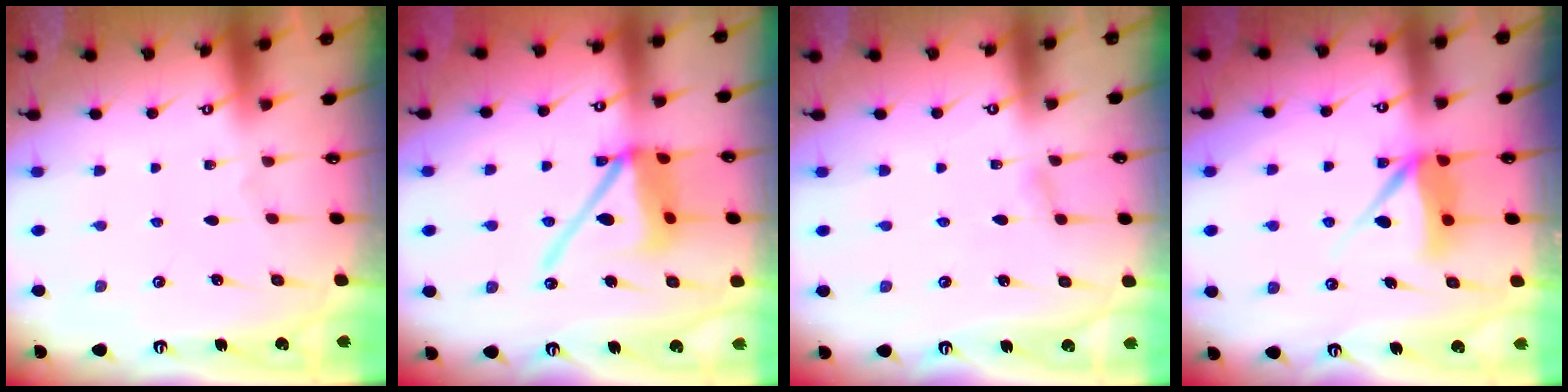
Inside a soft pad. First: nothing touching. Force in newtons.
{"total": 13.7, "press": 13.6, "slide": 1.9}
{"total": 1.9, "press": 1.8, "slide": 0.3}
{"total": 7.9, "press": 7.9, "slide": 0.9}